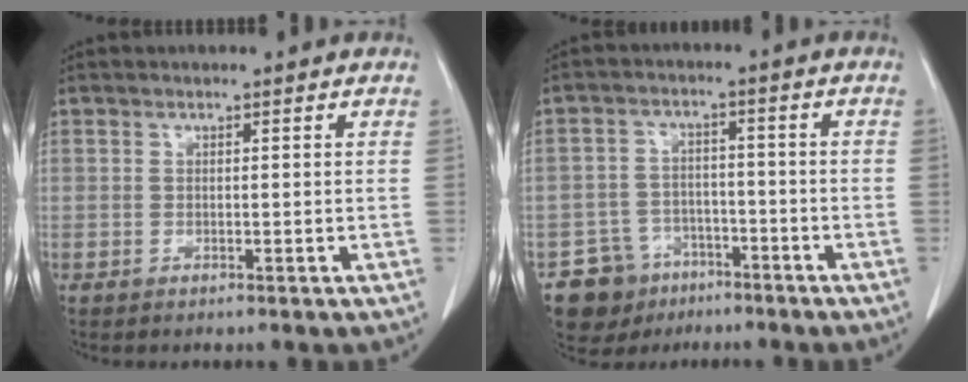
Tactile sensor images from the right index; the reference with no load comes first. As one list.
[{"total": 7.4, "force": [-4.5, 5.9, 0.5], "torque": [-0.009, 0.017, -0.064]}]